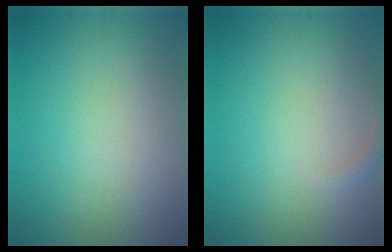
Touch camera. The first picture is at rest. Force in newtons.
{"total": 0.8, "press": 0.8, "slide": 0.1}